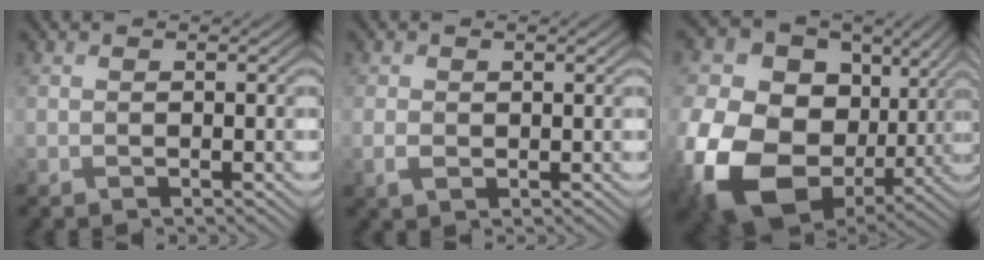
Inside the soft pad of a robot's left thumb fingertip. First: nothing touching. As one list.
[{"total": 2.4, "force": [0.1, 1.5, 1.8], "torque": [-0.042, -0.002, 0.005]}, {"total": 20.0, "force": [-1.8, 15.7, 12.2], "torque": [-0.314, -0.056, -0.002]}]